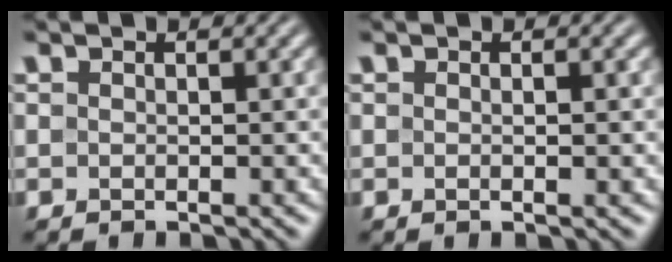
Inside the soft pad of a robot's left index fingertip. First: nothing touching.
{"total": 0.8, "force": [0.0, 0.1, 0.8], "torque": [-0.013, 0.000, 0.000]}